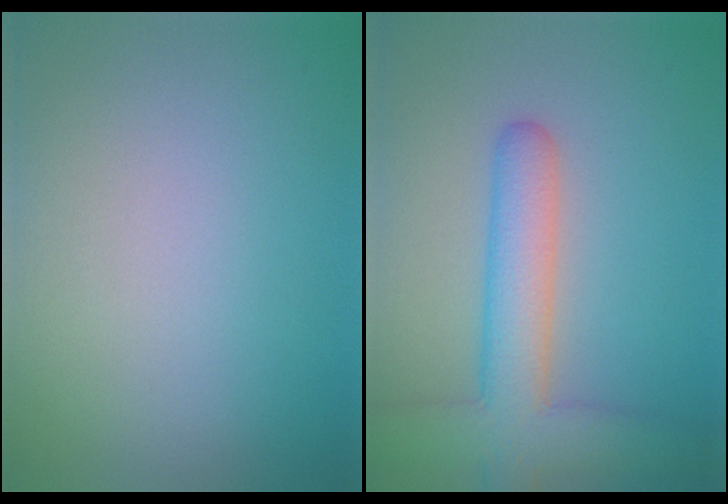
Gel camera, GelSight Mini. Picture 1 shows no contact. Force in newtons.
{"total": 6.6, "press": 6.5, "slide": 0.5}